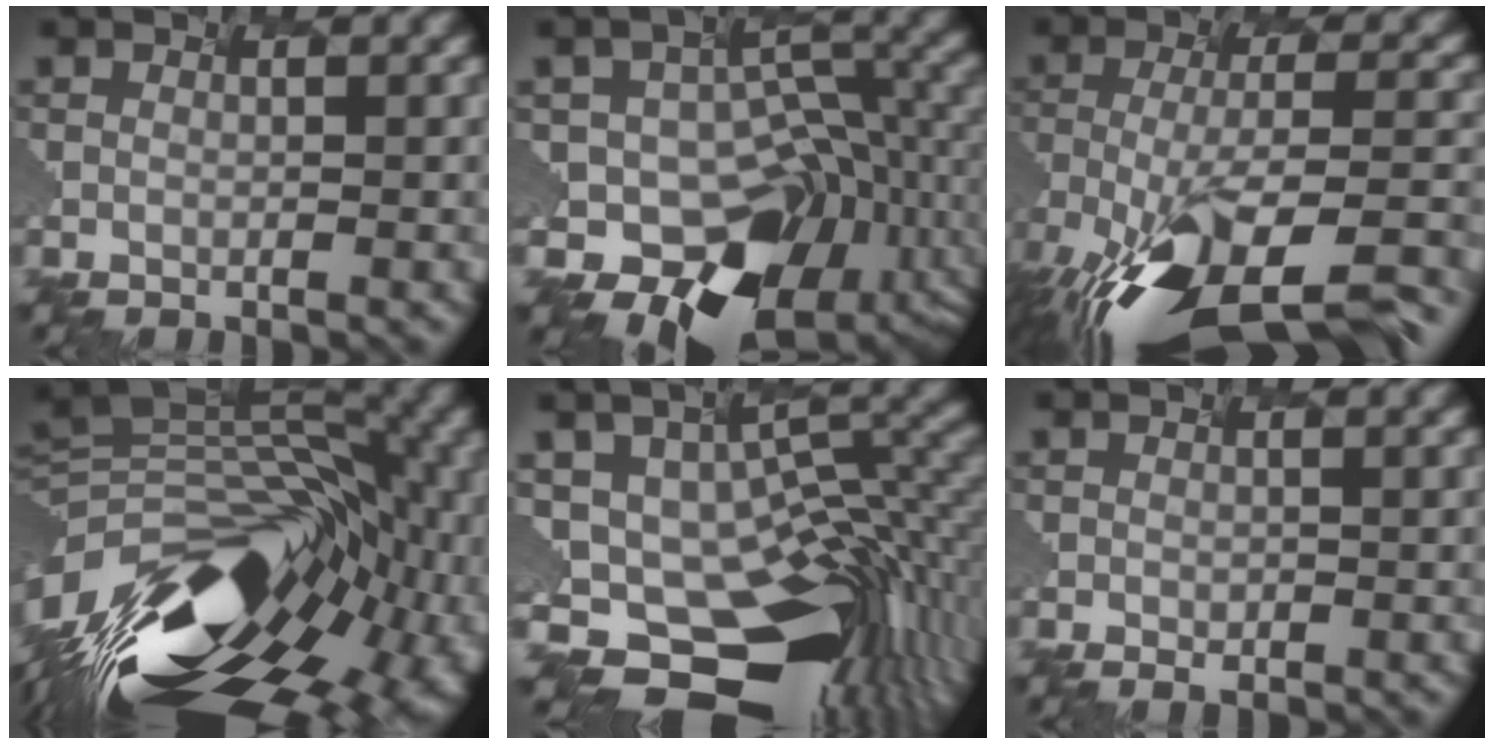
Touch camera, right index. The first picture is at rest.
{"total": 10.9, "force": [-4.4, 7.1, 6.9], "torque": [-0.125, -0.016, -0.054]}
{"total": 15.1, "force": [-10.0, 4.2, 10.5], "torque": [-0.230, -0.014, -0.136]}
{"total": 16.7, "force": [-6.5, 10.1, 11.6], "torque": [-0.215, -0.006, -0.078]}
{"total": 13.9, "force": [-5.7, 8.0, 9.9], "torque": [-0.193, -0.031, -0.048]}
{"total": 1.1, "force": [-0.9, -0.6, -0.1], "torque": [-0.015, -0.007, 0.007]}